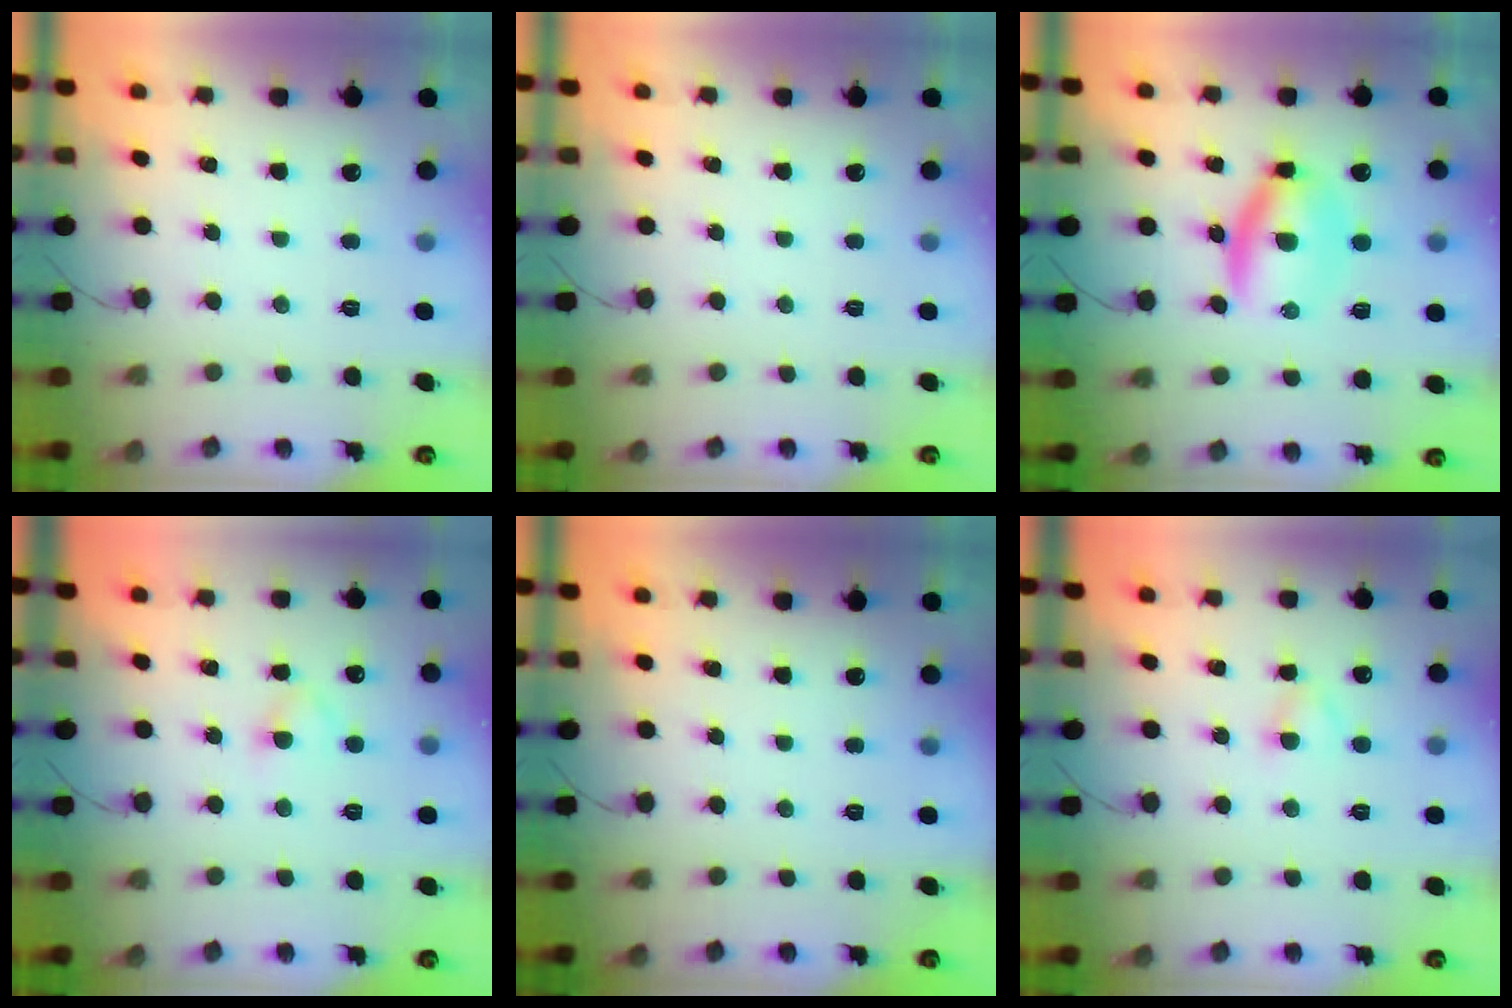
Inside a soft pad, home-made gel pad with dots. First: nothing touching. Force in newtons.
{"total": 0.0}
{"total": 6.5, "press": 6.4, "slide": 1.2}
{"total": 2.5, "press": 2.2, "slide": 1.1}
{"total": 0.0}
{"total": 2.9, "press": 2.8, "slide": 0.8}